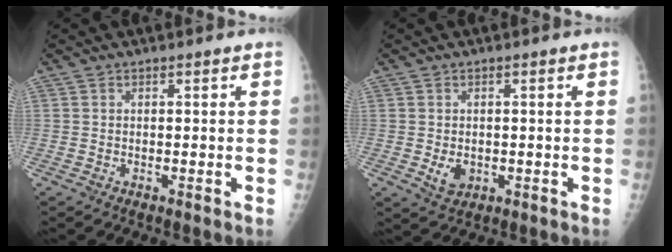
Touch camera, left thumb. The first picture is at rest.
{"total": 3.3, "force": [-0.4, 2.5, 2.1], "torque": [-0.027, -0.003, 0.003]}